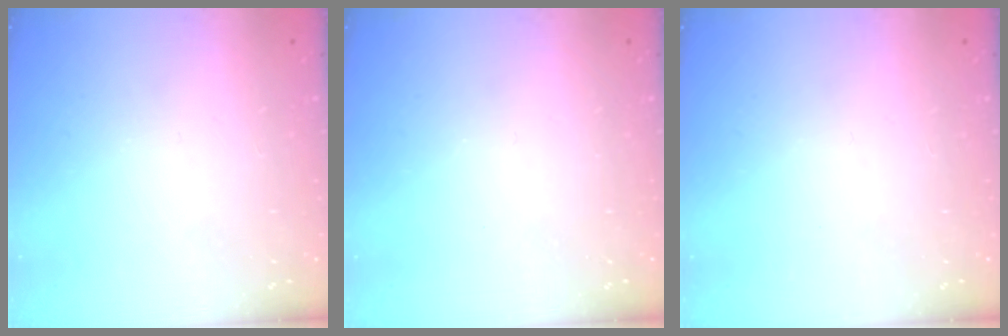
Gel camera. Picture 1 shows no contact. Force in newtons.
{"total": 0.0}
{"total": 0.0}